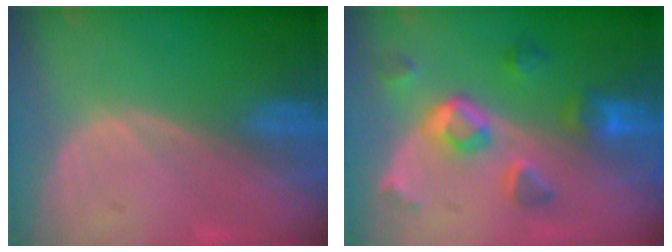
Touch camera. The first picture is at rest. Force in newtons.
{"total": 7.8, "press": 7.0, "slide": 3.4}